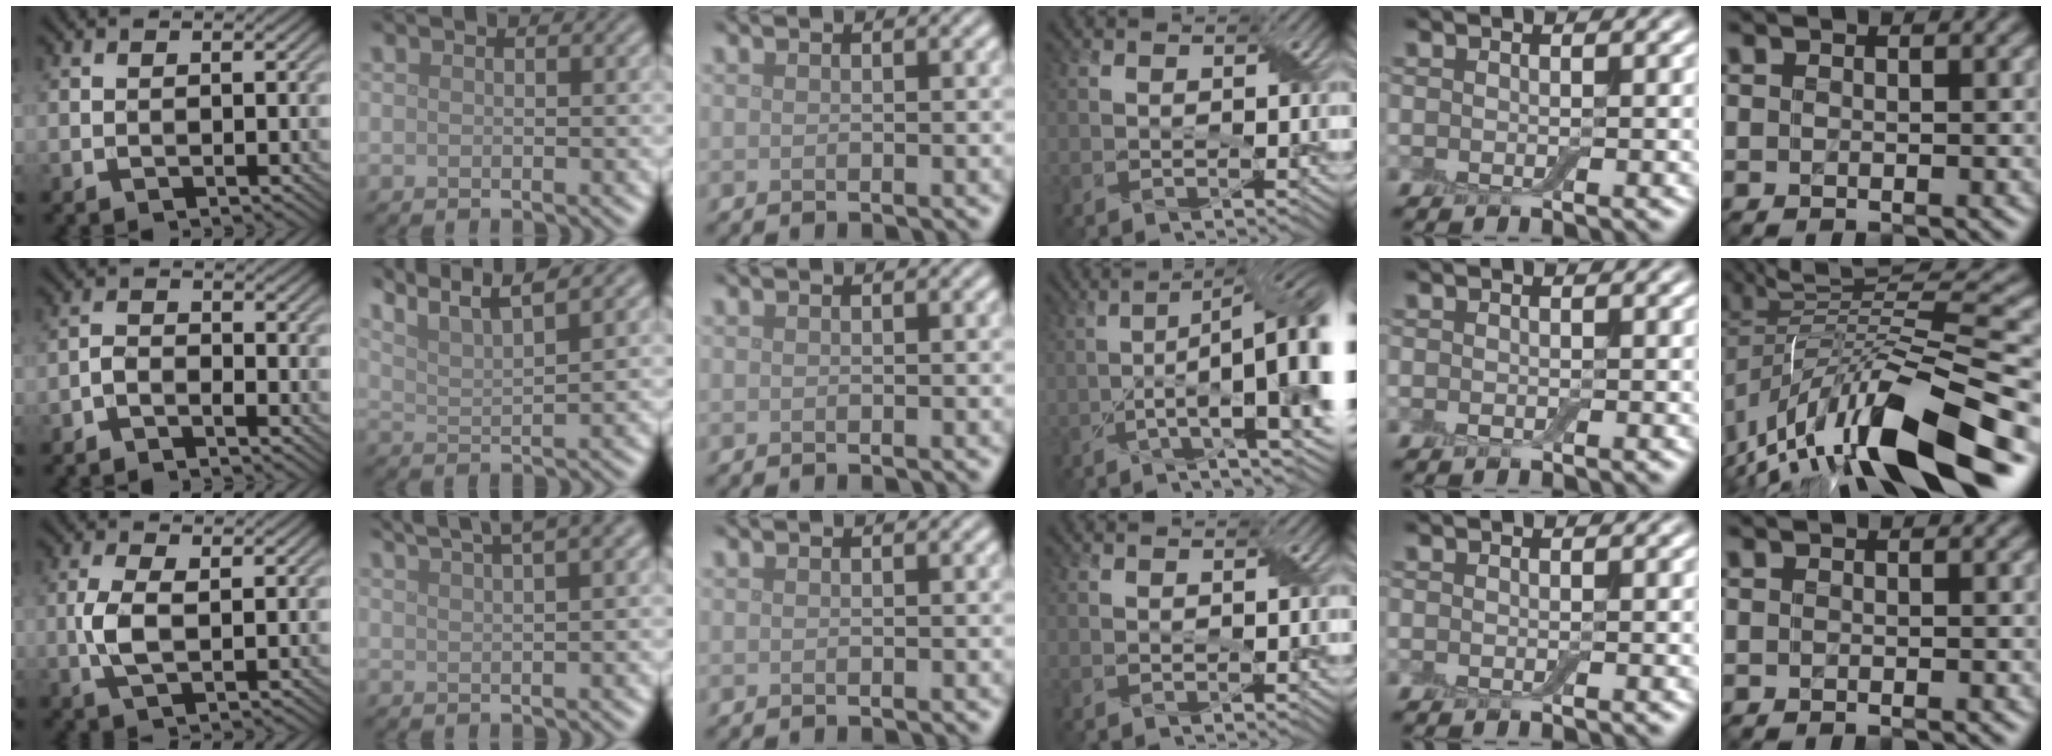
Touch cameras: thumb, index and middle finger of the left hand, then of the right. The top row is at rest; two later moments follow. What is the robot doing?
{"motion": "peel", "object": "aluminum foil"}